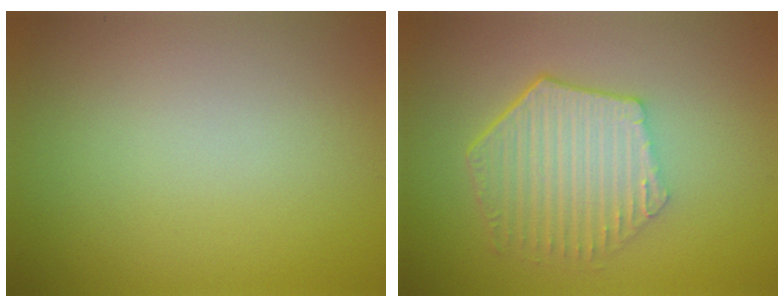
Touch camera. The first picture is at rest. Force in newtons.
{"total": 5.8, "press": 4.3, "slide": 3.9}